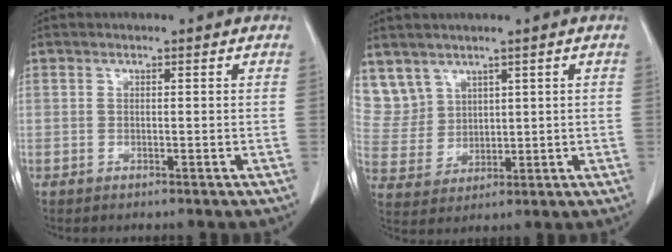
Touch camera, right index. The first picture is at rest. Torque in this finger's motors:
{"motor_torque": [-0.15, 0.34, 0.03, 0.01]}